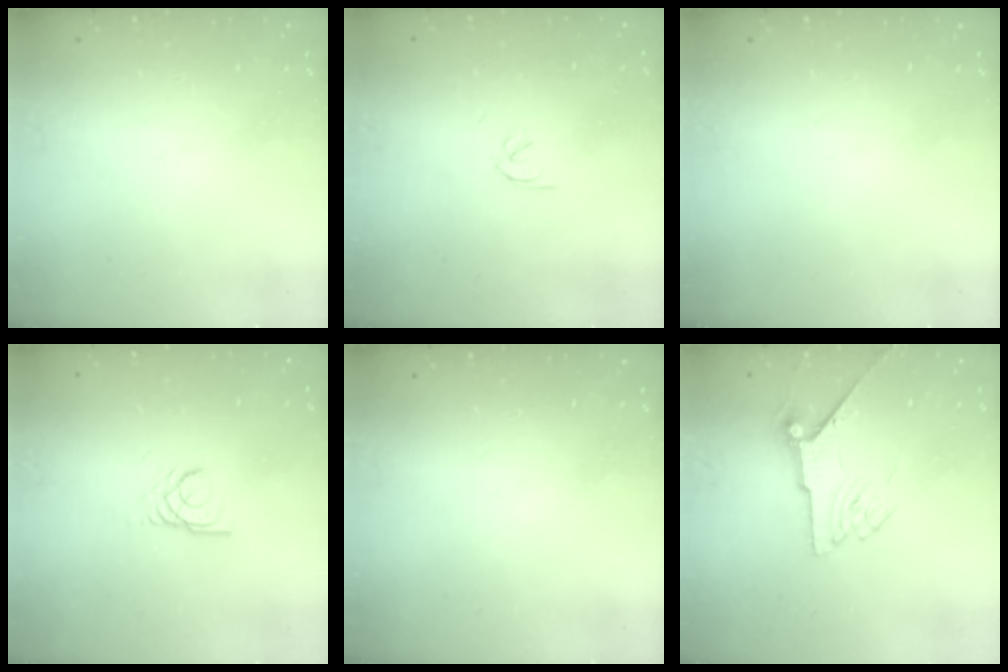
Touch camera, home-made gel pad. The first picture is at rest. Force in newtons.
{"total": 1.8, "press": 1.7, "slide": 0.5}
{"total": 0.0}
{"total": 2.9, "press": 2.9, "slide": 0.1}
{"total": 0.0}
{"total": 6.3, "press": 6.2, "slide": 1.0}